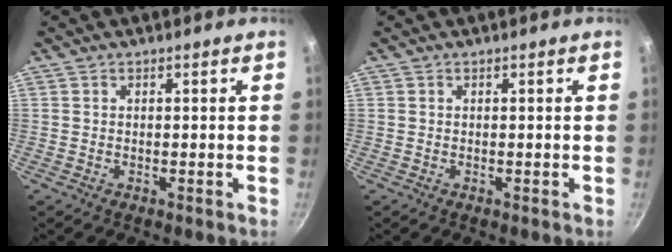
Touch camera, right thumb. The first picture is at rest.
{"total": 0.0}